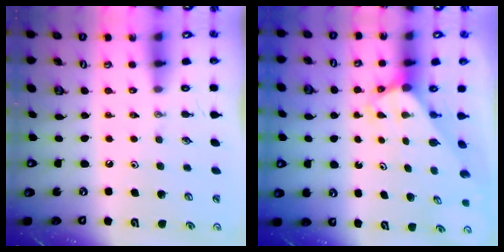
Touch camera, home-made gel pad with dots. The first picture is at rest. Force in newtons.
{"total": 3.0, "press": 3.0, "slide": 0.2}